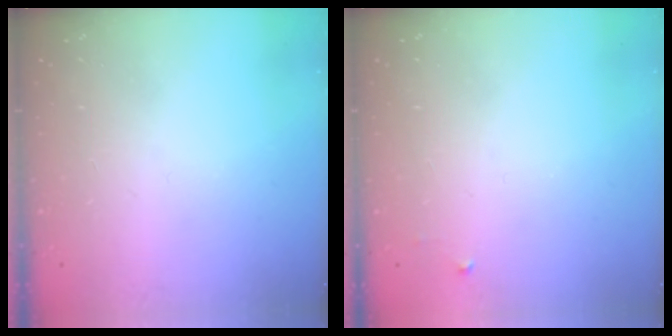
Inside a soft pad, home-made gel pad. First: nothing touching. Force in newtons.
{"total": 2.5, "press": 2.5, "slide": 0.4}